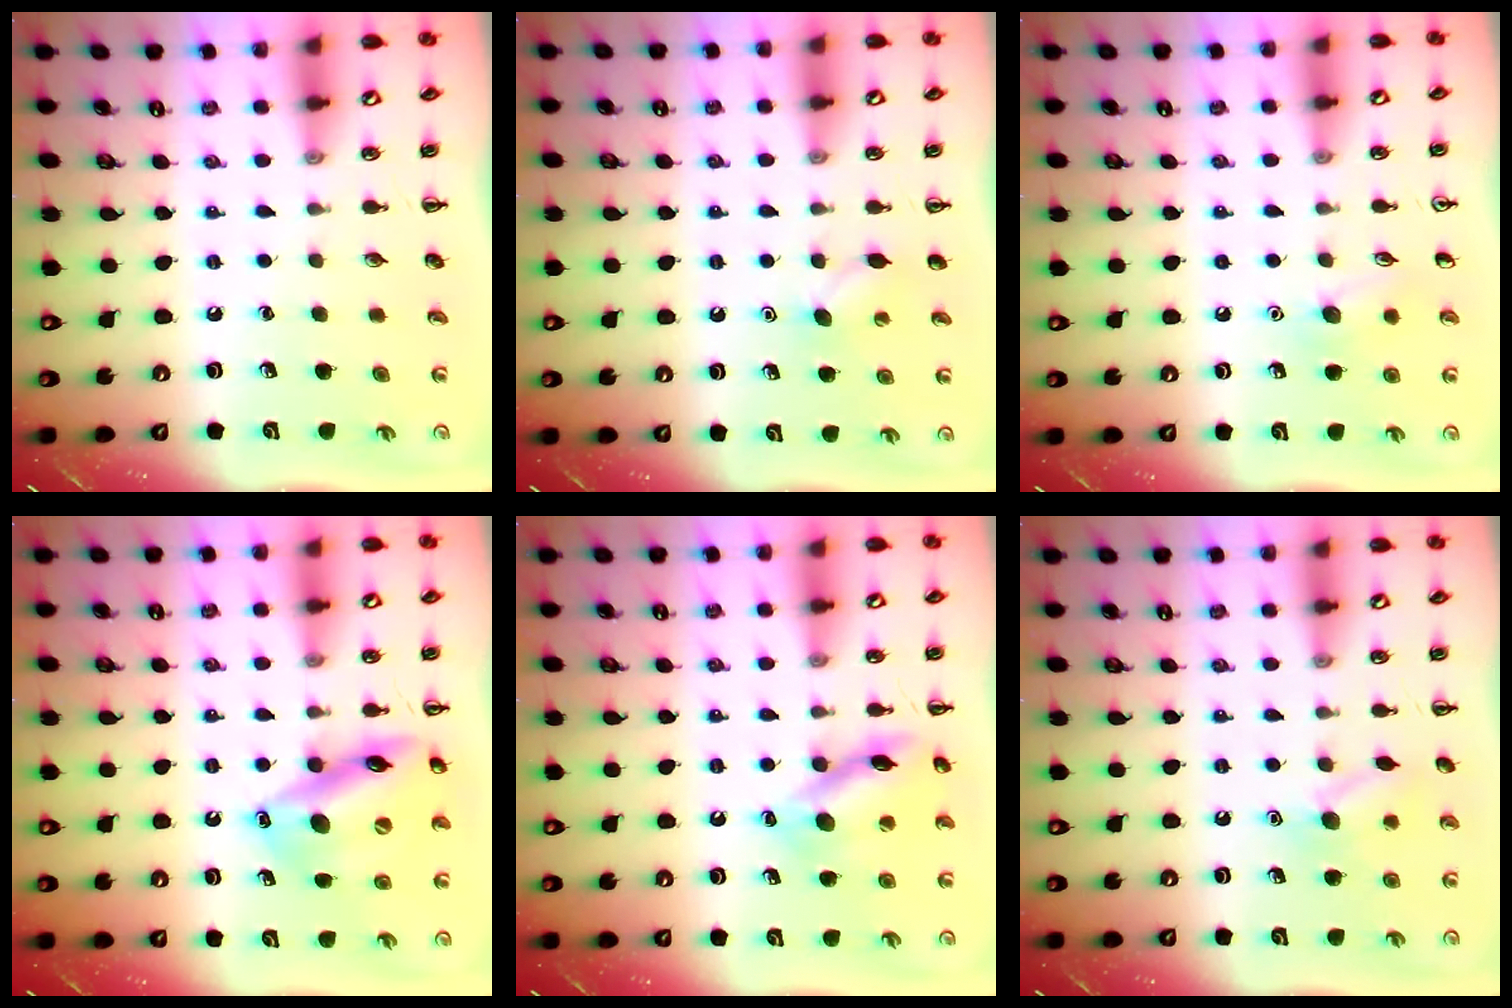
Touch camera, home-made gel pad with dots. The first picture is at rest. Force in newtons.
{"total": 5.6, "press": 5.4, "slide": 1.4}
{"total": 7.6, "press": 7.3, "slide": 1.9}
{"total": 16.3, "press": 16.1, "slide": 2.2}
{"total": 13.4, "press": 13.4, "slide": 0.9}
{"total": 9.0, "press": 9.0, "slide": 0.9}